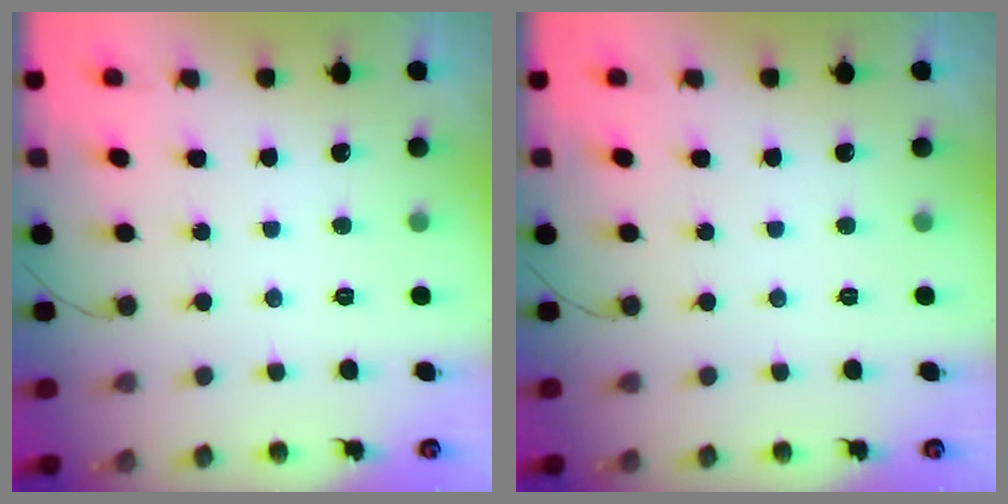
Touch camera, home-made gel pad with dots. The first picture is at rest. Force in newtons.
{"total": 0.0}